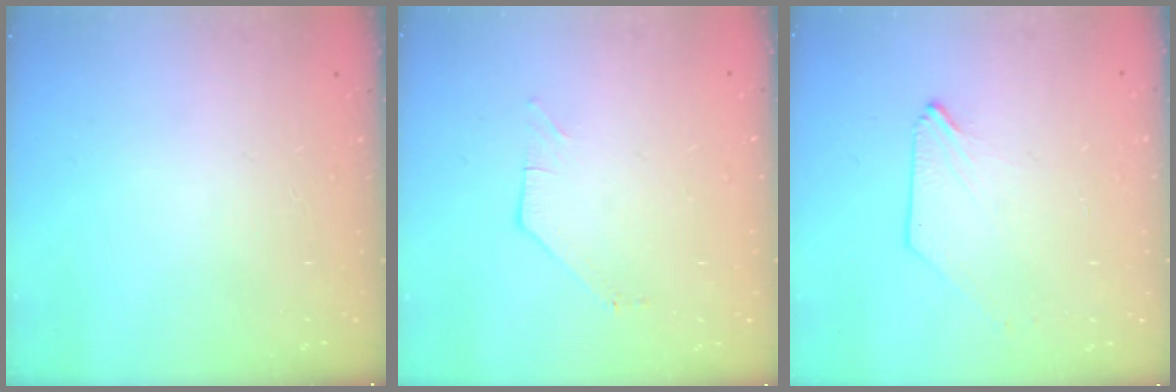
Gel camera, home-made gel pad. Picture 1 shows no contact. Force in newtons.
{"total": 1.5, "press": 1.5, "slide": 0.3}
{"total": 0.7, "press": 0.7, "slide": 0.2}